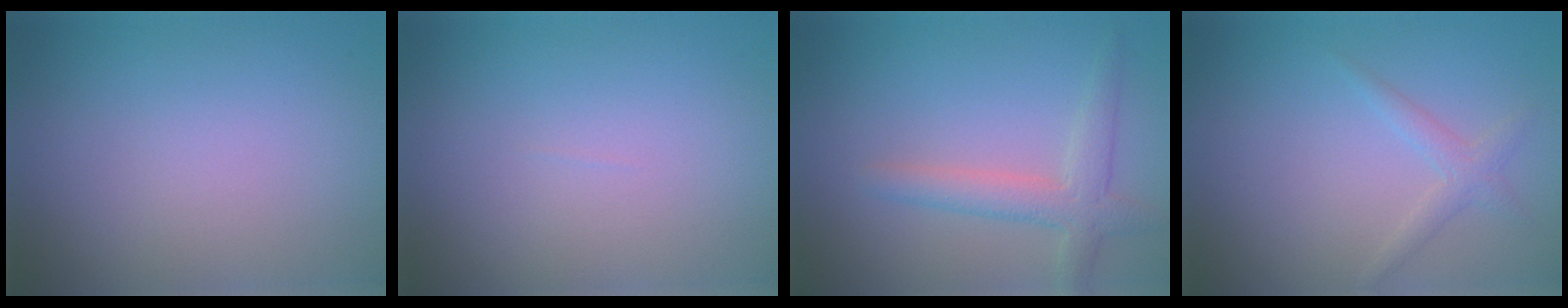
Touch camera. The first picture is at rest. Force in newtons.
{"total": 0.0}
{"total": 3.3, "press": 3.3, "slide": 0.2}
{"total": 1.6, "press": 1.6, "slide": 0.1}